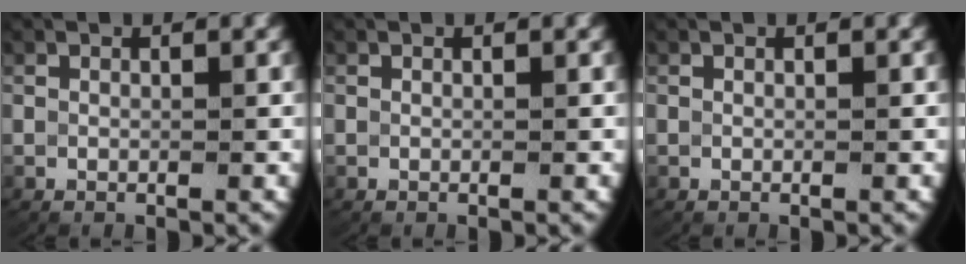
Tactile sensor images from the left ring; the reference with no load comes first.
{"total": 0.0}
{"total": 0.0}